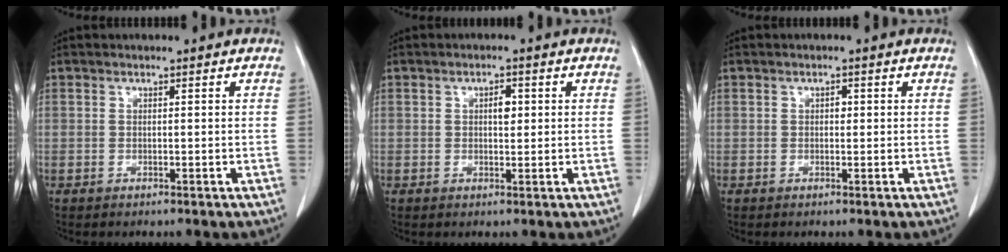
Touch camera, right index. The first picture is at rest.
{"total": 2.1, "force": [0.5, 1.0, 1.8], "torque": [-0.027, 0.002, 0.007]}
{"total": 0.8, "force": [0.1, 0.6, 0.6], "torque": [-0.007, 0.003, 0.000]}